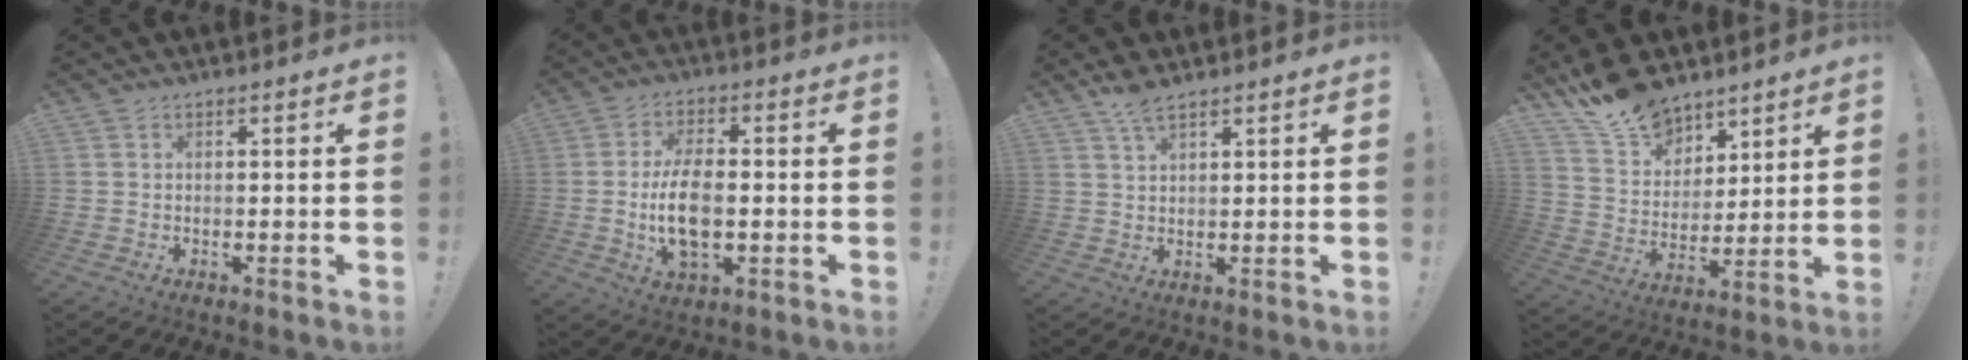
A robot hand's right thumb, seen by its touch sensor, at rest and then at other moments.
{"total": 11.6, "force": [-1.4, 6.0, 9.8], "torque": [-0.180, -0.007, -0.027]}
{"total": 4.8, "force": [3.3, 1.5, 3.2], "torque": [-0.055, -0.013, 0.060]}
{"total": 13.9, "force": [11.0, 7.5, 4.2], "torque": [-0.088, -0.080, 0.212]}